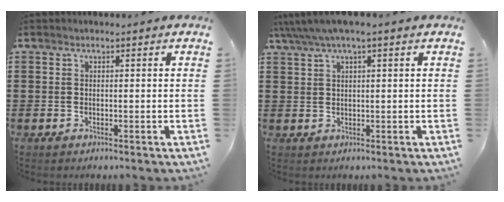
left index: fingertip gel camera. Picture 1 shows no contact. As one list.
[{"total": 2.6, "force": [1.3, 0.2, 2.3], "torque": [-0.045, 0.002, 0.023]}]